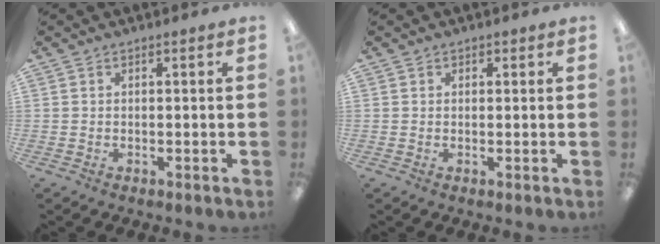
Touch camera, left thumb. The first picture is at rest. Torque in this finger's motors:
{"motor_torque": [-0.16, -0.56, -0.07, -0.02, -0.05]}